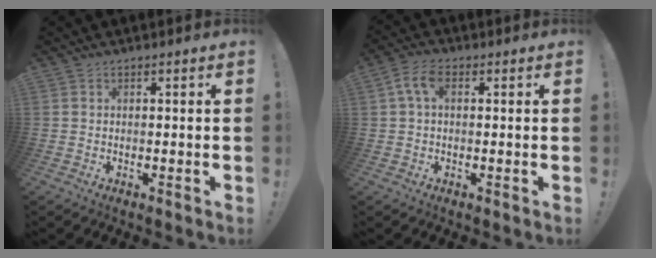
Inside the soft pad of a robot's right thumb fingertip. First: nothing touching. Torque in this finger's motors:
{"motor_torque": [0.23, 0.32, 0.35, -0.09, 0.28]}